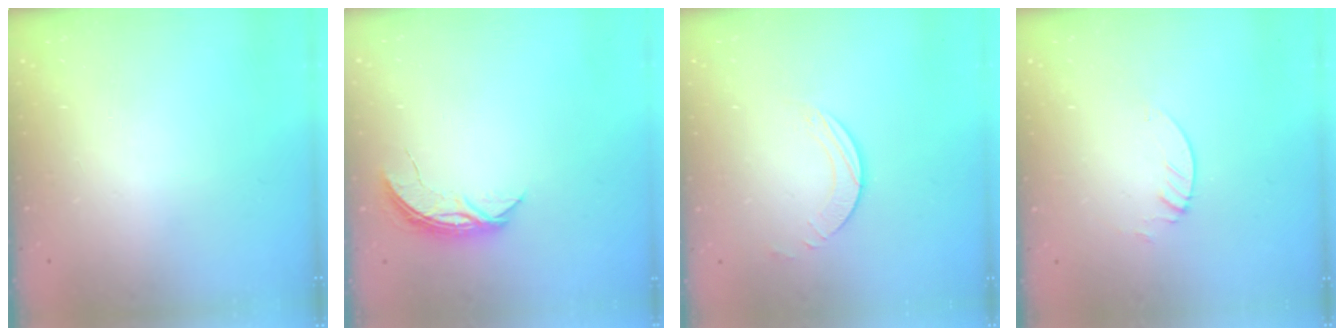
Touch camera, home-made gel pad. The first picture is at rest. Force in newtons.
{"total": 5.9, "press": 5.8, "slide": 0.5}
{"total": 2.5, "press": 2.5, "slide": 0.2}
{"total": 1.3, "press": 1.3, "slide": 0.1}